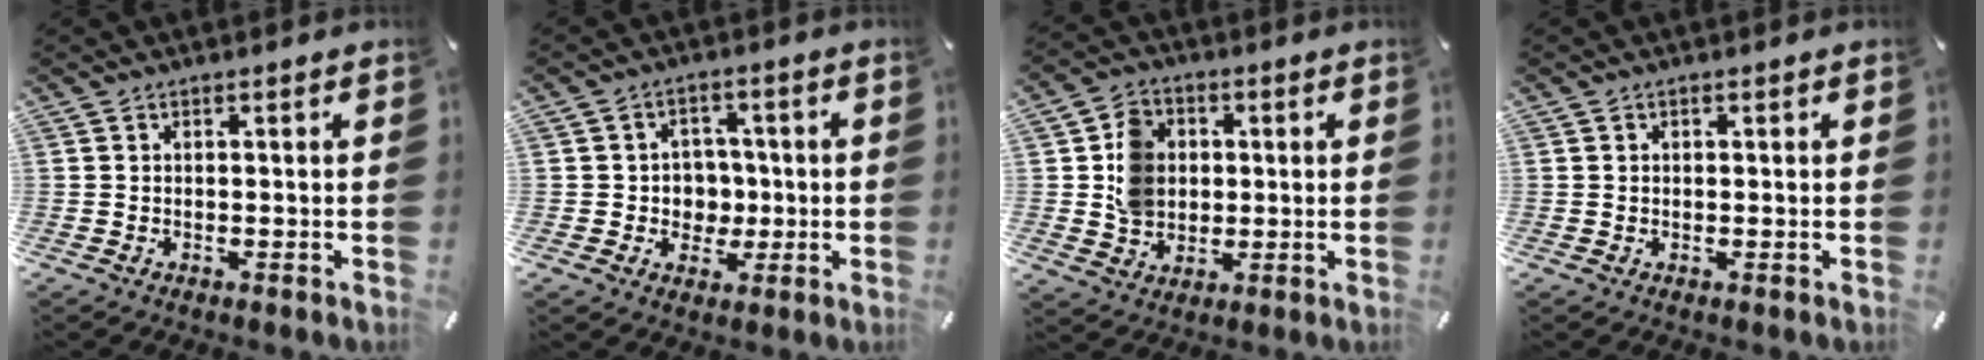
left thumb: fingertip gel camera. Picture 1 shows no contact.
{"total": 6.0, "force": [-0.6, 5.9, 1.1], "torque": [-0.012, 0.006, -0.012]}
{"total": 9.3, "force": [0.9, 8.2, 4.2], "torque": [-0.060, 0.013, 0.021]}
{"total": 0.8, "force": [0.2, 0.8, 0.1], "torque": [-0.002, 0.006, 0.002]}